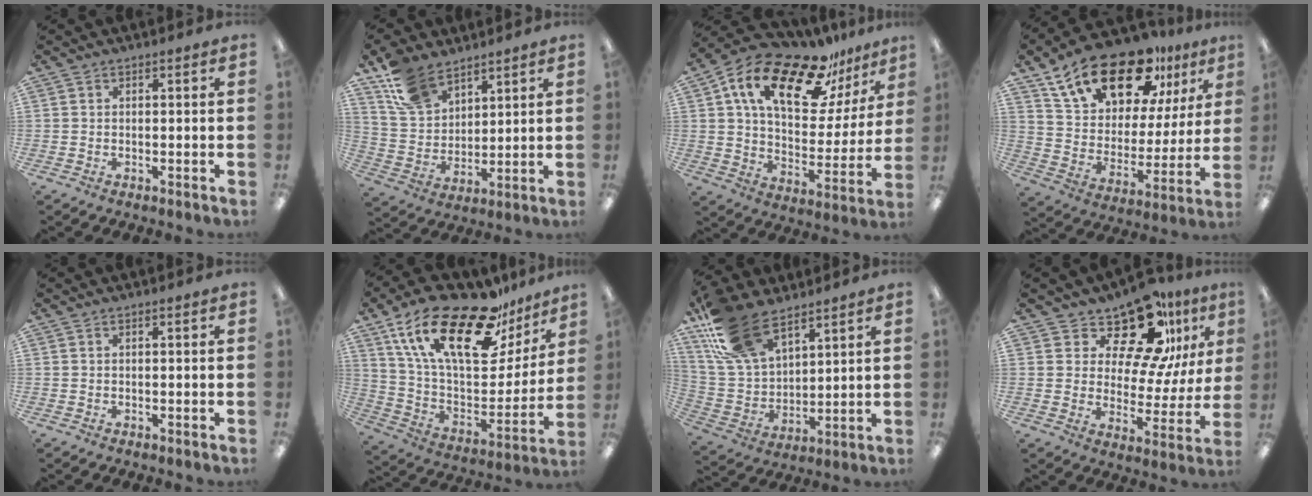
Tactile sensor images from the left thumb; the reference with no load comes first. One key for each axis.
{"total": 12.7, "fx": 9.5, "fy": 7.0, "fz": 4.6, "tx": -0.109, "ty": -0.037, "tz": 0.187}
{"total": 21.3, "fx": 13.9, "fy": 9.5, "fz": 13.1, "tx": -0.229, "ty": -0.079, "tz": 0.239}
{"total": 21.7, "fx": 15.1, "fy": 10.0, "fz": 11.9, "tx": -0.205, "ty": -0.085, "tz": 0.267}
{"total": 0.0}
{"total": 26.4, "fx": 17.4, "fy": 10.4, "fz": 16.9, "tx": -0.294, "ty": -0.098, "tz": 0.297}
{"total": 19.6, "fx": 13.1, "fy": 10.1, "fz": 10.4, "tx": -0.236, "ty": -0.042, "tz": 0.247}
{"total": 17.4, "fx": 12.7, "fy": 7.1, "fz": 9.4, "tx": -0.151, "ty": -0.089, "tz": 0.216}